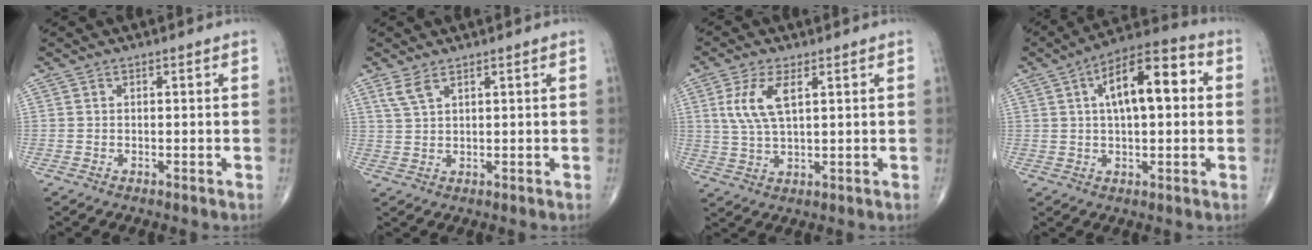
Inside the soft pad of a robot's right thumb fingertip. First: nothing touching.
{"total": 2.9, "force": [2.0, 0.9, 1.9], "torque": [-0.047, 0.000, 0.050]}
{"total": 7.4, "force": [2.5, 3.0, 6.4], "torque": [-0.141, -0.005, 0.054]}
{"total": 14.3, "force": [3.0, 6.1, 12.6], "torque": [-0.186, 0.026, 0.039]}